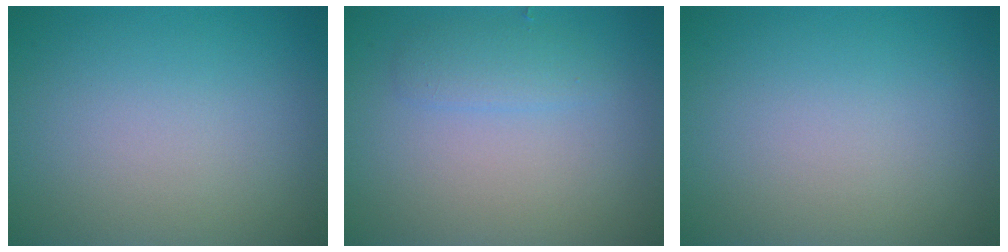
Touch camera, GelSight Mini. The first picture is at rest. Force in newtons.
{"total": 1.7, "press": 1.7, "slide": 0.2}
{"total": 0.0}